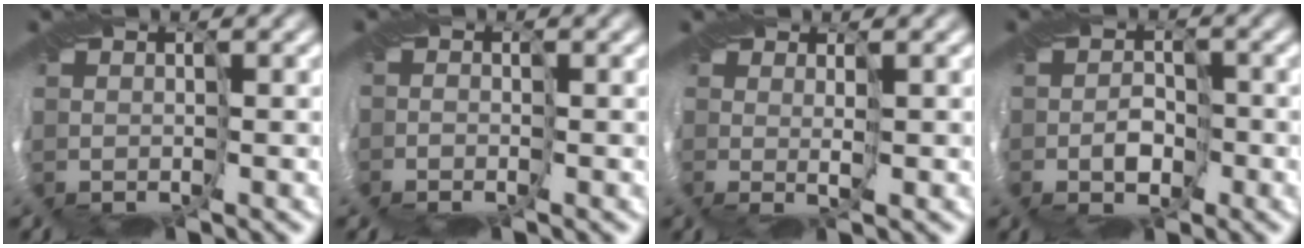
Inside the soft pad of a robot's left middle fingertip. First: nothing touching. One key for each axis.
{"total": 0.6, "fx": -0.4, "fy": 0.4, "fz": -0.2, "tx": 0.007, "ty": -0.004, "tz": -0.009}
{"total": 1.5, "fx": 0.8, "fy": -1.3, "fz": -0.3, "tx": 0.001, "ty": -0.002, "tz": 0.018}
{"total": 1.9, "fx": -1.2, "fy": 1.4, "fz": 0.6, "tx": 0.008, "ty": 0.001, "tz": -0.021}